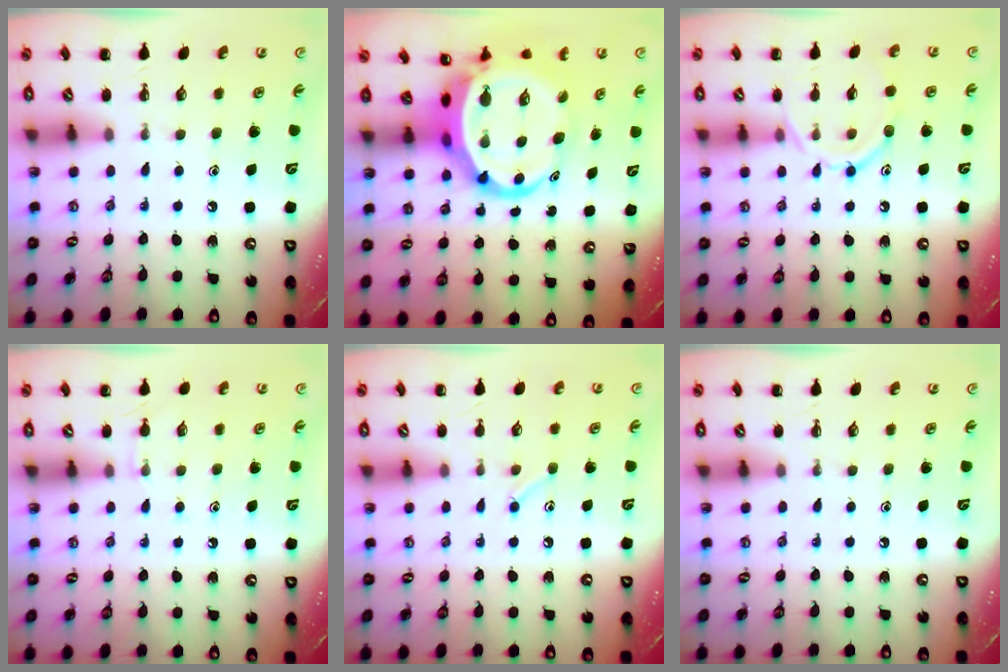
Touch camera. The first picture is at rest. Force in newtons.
{"total": 10.5, "press": 10.1, "slide": 2.9}
{"total": 9.8, "press": 9.7, "slide": 0.8}
{"total": 4.0, "press": 3.8, "slide": 1.3}
{"total": 6.2, "press": 6.1, "slide": 0.9}
{"total": 0.0}